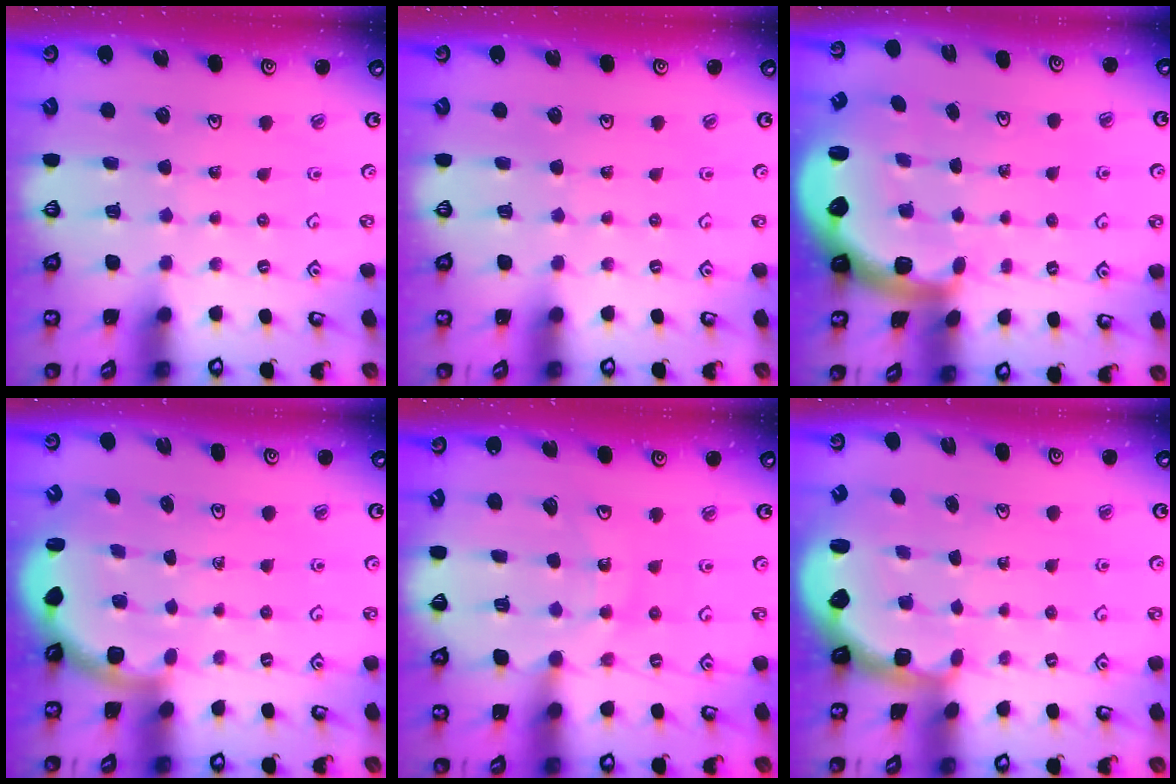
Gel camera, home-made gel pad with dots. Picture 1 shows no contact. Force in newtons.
{"total": 0.0}
{"total": 2.8, "press": 2.5, "slide": 1.4}
{"total": 3.3, "press": 2.9, "slide": 1.5}
{"total": 12.1, "press": 12.0, "slide": 1.5}
{"total": 2.8, "press": 1.7, "slide": 2.2}